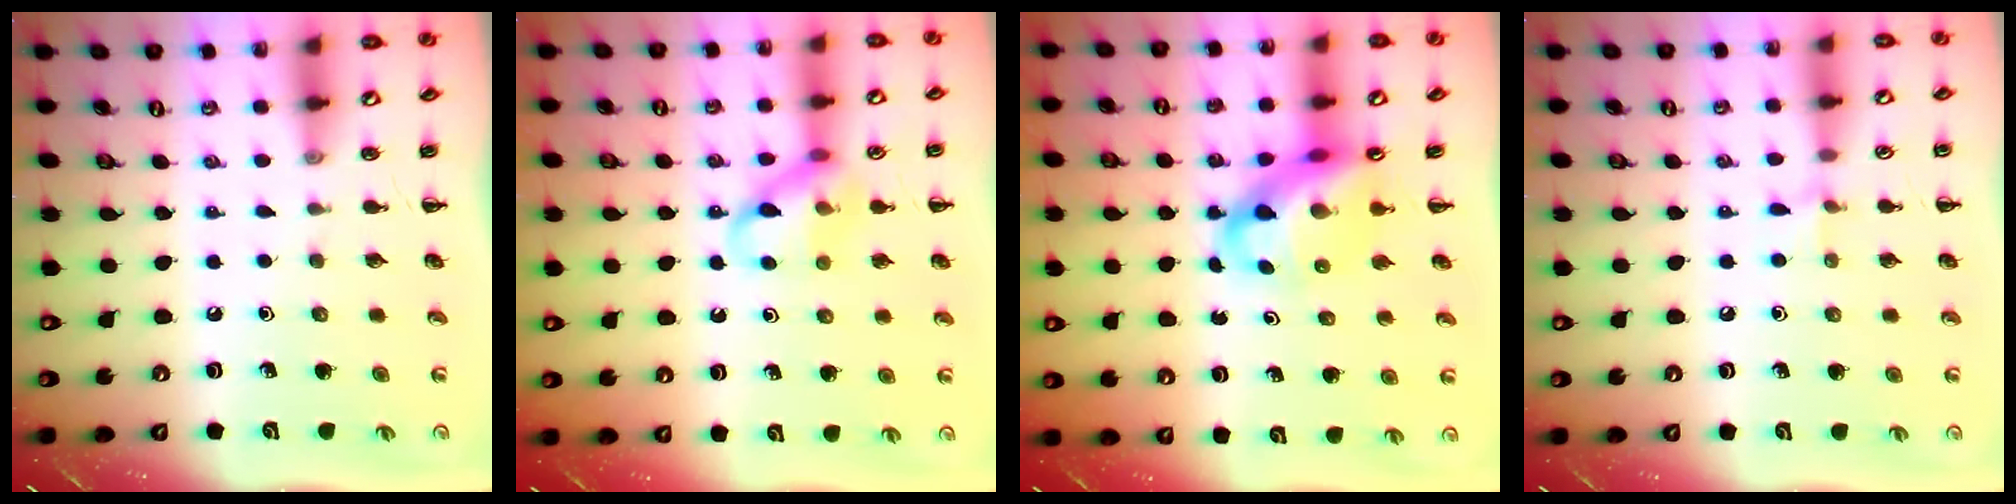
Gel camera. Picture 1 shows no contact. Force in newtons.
{"total": 11.5, "press": 11.4, "slide": 1.3}
{"total": 11.1, "press": 10.7, "slide": 3.1}
{"total": 5.3, "press": 4.9, "slide": 1.8}